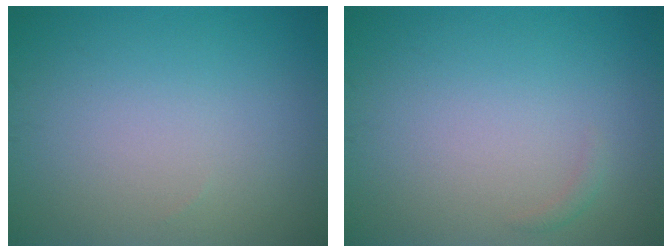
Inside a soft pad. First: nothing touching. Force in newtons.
{"total": 0.6, "press": 0.6, "slide": 0.1}